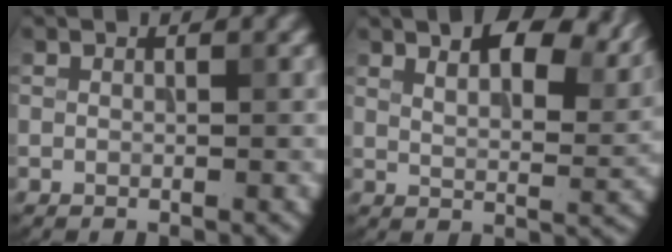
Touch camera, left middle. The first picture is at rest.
{"total": 9.2, "force": [5.9, 3.4, 6.2], "torque": [-0.092, 0.017, 0.084]}